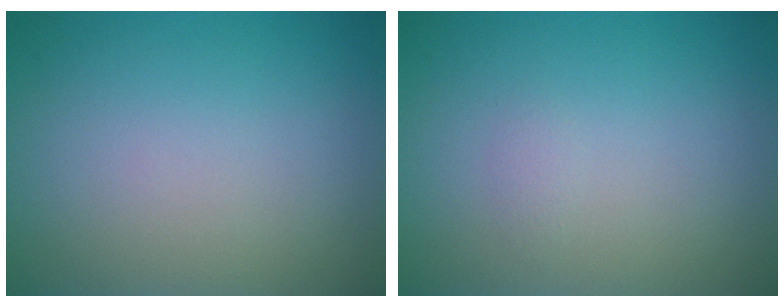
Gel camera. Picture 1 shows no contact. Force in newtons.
{"total": 0.5, "press": 0.5, "slide": 0.1}